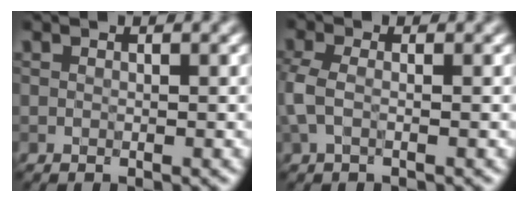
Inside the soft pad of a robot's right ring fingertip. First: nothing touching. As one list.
[{"total": 2.5, "force": [-0.4, 1.3, 2.2], "torque": [-0.060, 0.002, -0.015]}]